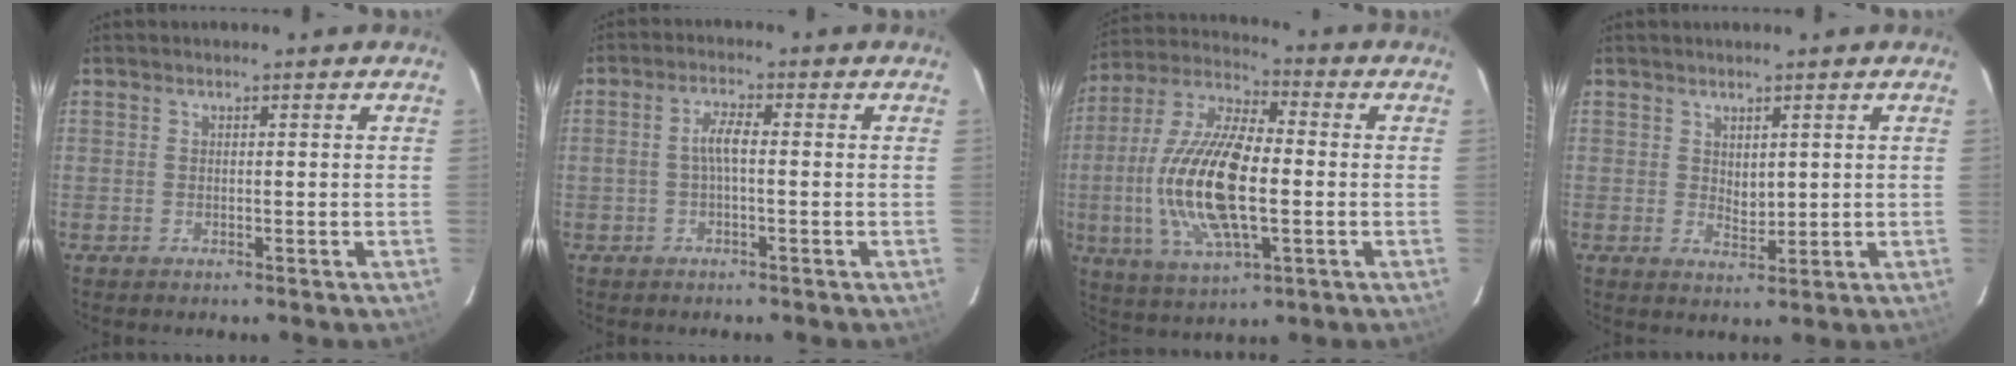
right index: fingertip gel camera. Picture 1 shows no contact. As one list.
[{"total": 3.2, "force": [-0.4, 0.7, 3.1], "torque": [-0.061, 0.008, -0.006]}, {"total": 18.8, "force": [-2.5, 7.0, 17.2], "torque": [-0.354, -0.003, -0.048]}, {"total": 2.5, "force": [1.2, 1.6, 1.5], "torque": [-0.020, -0.001, 0.024]}]